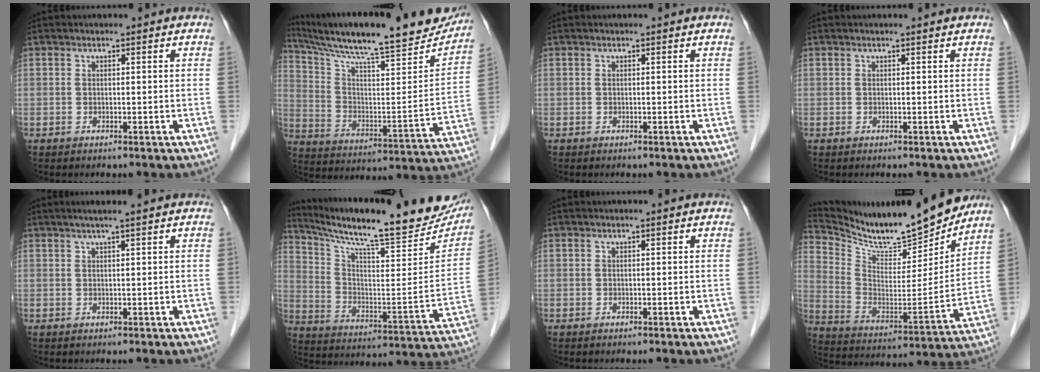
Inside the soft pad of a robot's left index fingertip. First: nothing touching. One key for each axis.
{"total": 26.7, "fx": 23.2, "fy": 3.7, "fz": 12.8, "tx": -0.213, "ty": -0.028, "tz": 0.333}
{"total": 0.0}
{"total": 0.0}
{"total": 3.1, "fx": 2.2, "fy": -0.6, "fz": 2.0, "tx": -0.031, "ty": 0.011, "tz": 0.038}
{"total": 27.1, "fx": 23.7, "fy": 3.6, "fz": 12.7, "tx": -0.213, "ty": -0.059, "tz": 0.331}
{"total": 0.0}
{"total": 18.4, "fx": 17.1, "fy": 2.3, "fz": 6.4, "tx": -0.130, "ty": -0.039, "tz": 0.282}